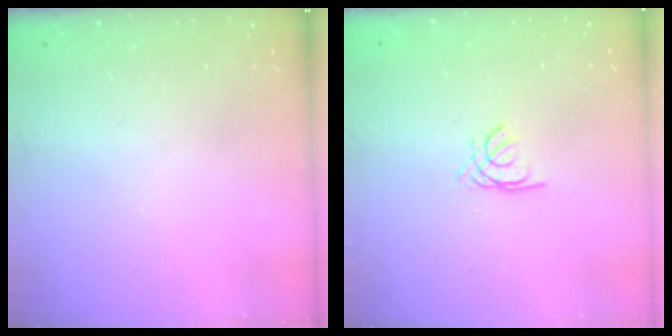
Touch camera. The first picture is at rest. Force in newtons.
{"total": 1.1, "press": 1.1, "slide": 0.3}